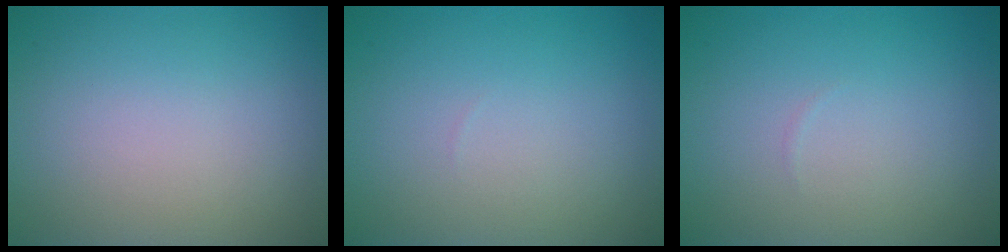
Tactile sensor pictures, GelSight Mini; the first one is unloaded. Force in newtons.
{"total": 0.0}
{"total": 0.0}